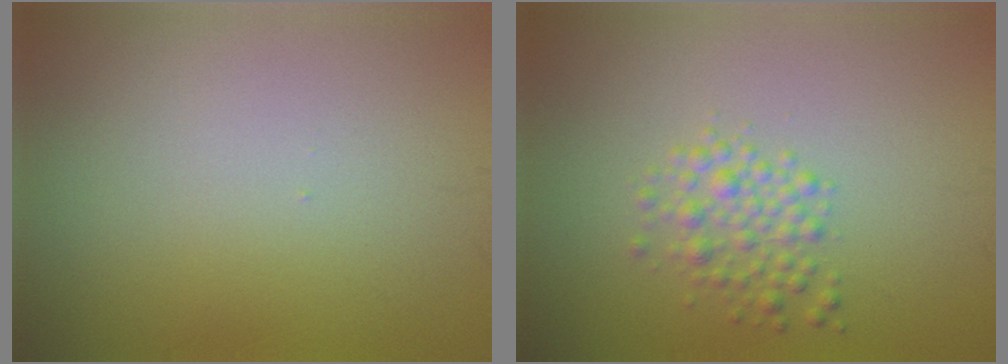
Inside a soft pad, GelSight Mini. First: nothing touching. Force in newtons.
{"total": 2.6, "press": 2.6, "slide": 0.1}